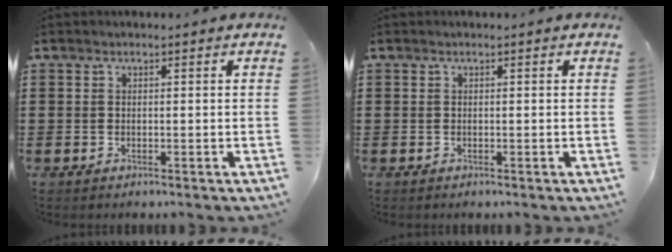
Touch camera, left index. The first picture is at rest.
{"total": 0.0}